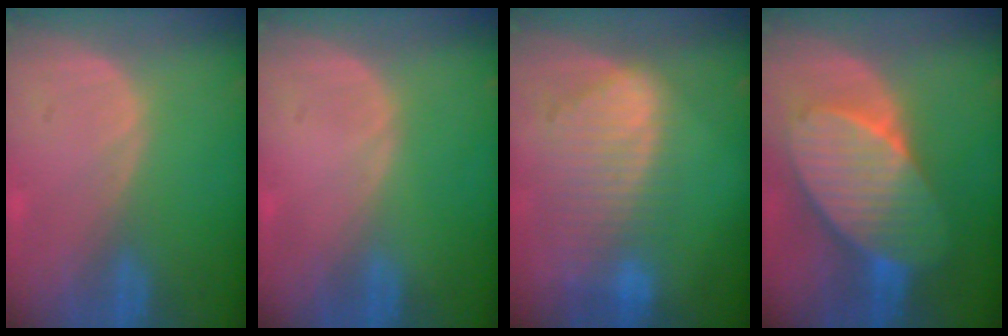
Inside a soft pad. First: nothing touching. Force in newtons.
{"total": 0.0}
{"total": 9.4, "press": 8.2, "slide": 4.7}
{"total": 10.1, "press": 10.1, "slide": 0.6}